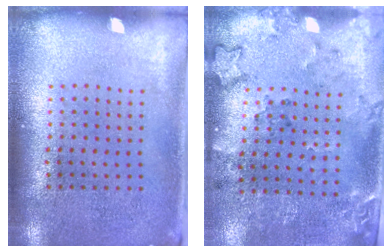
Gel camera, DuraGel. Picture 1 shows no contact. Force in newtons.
{"total": 1.9, "press": 1.5, "slide": 1.2}